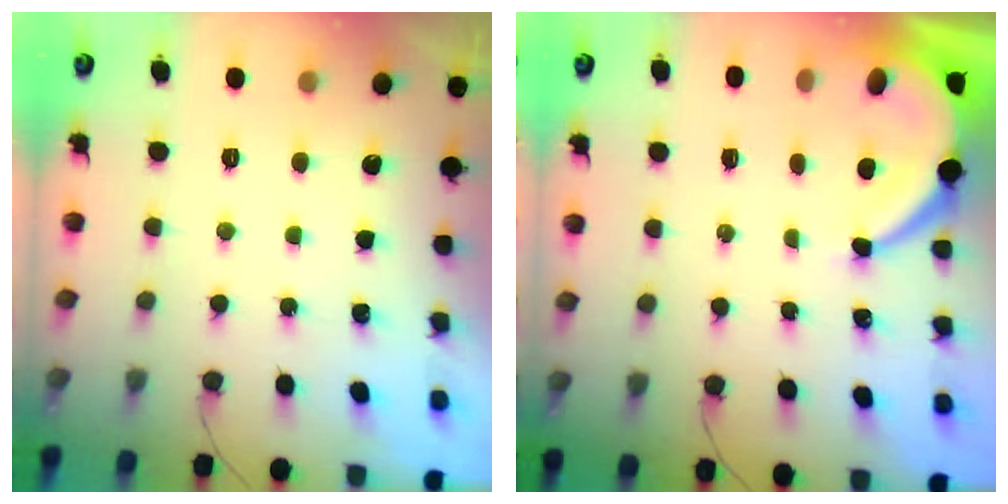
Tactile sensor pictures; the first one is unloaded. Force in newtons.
{"total": 6.4, "press": 6.3, "slide": 0.7}